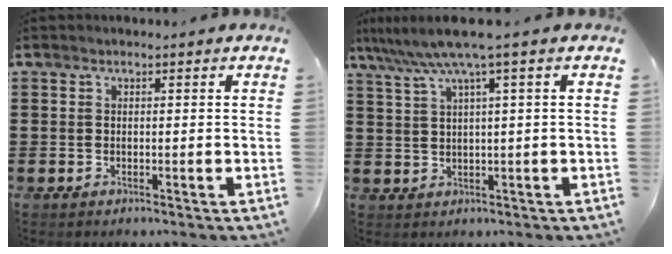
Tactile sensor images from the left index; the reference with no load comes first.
{"total": 5.3, "force": [2.7, -0.5, 4.6], "torque": [-0.096, -0.011, 0.043]}